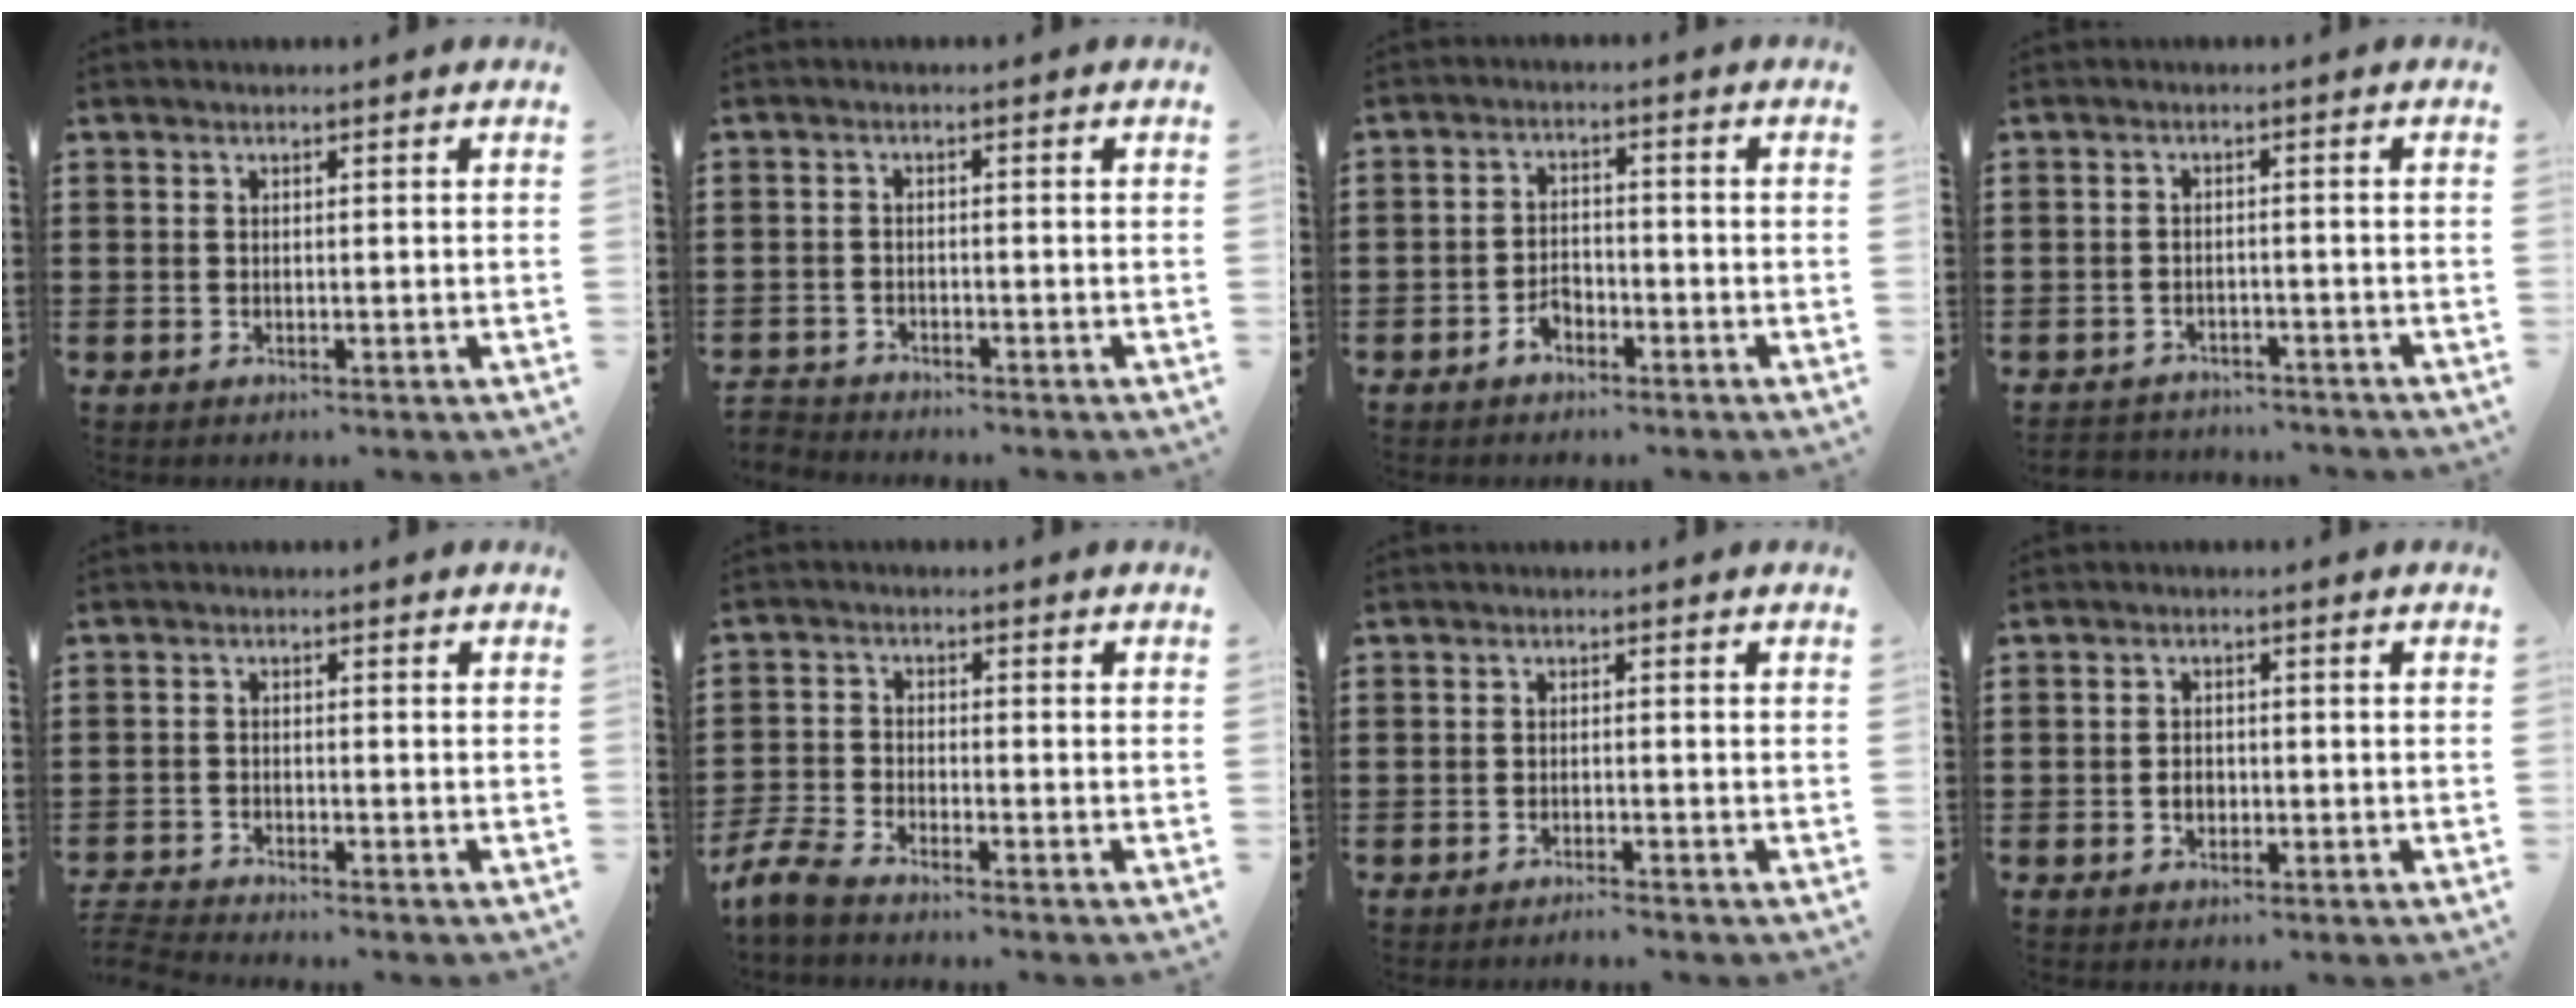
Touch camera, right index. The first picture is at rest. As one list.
[{"total": 2.1, "force": [-2.1, 0.4, -0.3], "torque": [-0.002, 0.002, -0.047]}, {"total": 2.8, "force": [-2.1, 1.5, 1.2], "torque": [-0.025, 0.008, -0.043]}, {"total": 1.1, "force": [-1.0, 0.4, -0.2], "torque": [0.001, 0.006, -0.024]}, {"total": 2.7, "force": [-2.7, 0.0, 0.0], "torque": [-0.009, -0.004, -0.059]}, {"total": 4.3, "force": [-4.1, 0.1, 1.3], "torque": [-0.060, -0.014, -0.090]}, {"total": 1.3, "force": [-1.2, -0.1, 0.4], "torque": [-0.008, 0.002, -0.023]}, {"total": 1.9, "force": [-0.6, 1.3, 1.2], "torque": [-0.026, 0.002, -0.012]}]